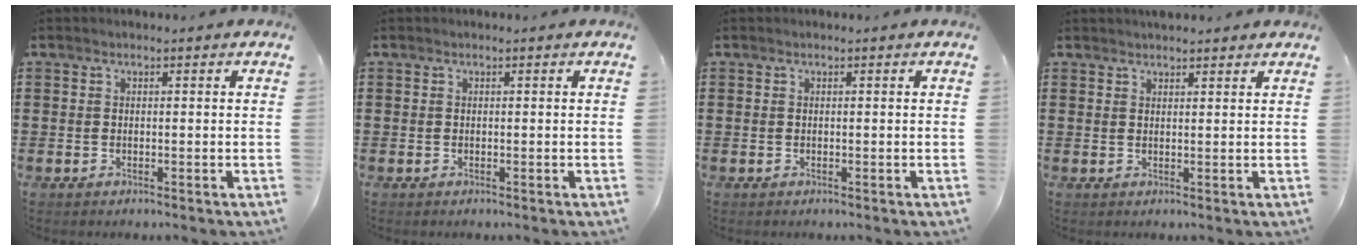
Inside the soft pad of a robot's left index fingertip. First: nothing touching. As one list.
[{"total": 0.0}, {"total": 0.0}, {"total": 1.7, "force": [1.6, 0.3, 0.3], "torque": [-0.010, 0.003, 0.032]}]